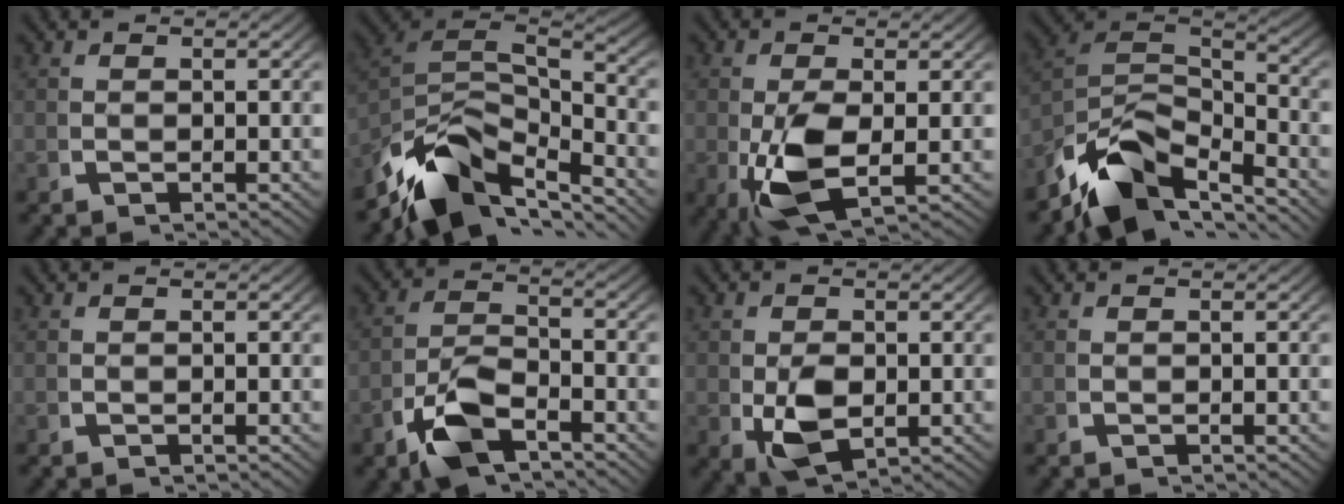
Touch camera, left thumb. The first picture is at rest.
{"total": 13.3, "force": [-3.6, 8.8, 9.4], "torque": [-0.193, -0.045, -0.049]}
{"total": 7.0, "force": [-1.7, 3.7, 5.7], "torque": [-0.139, -0.035, -0.006]}
{"total": 11.1, "force": [-3.7, 7.2, 7.5], "torque": [-0.162, -0.041, -0.054]}
{"total": 0.0}
{"total": 6.5, "force": [-3.0, 3.8, 4.4], "torque": [-0.087, -0.020, -0.049]}
{"total": 5.3, "force": [-0.8, 3.6, 3.8], "torque": [-0.092, -0.033, 0.007]}
{"total": 0.0}